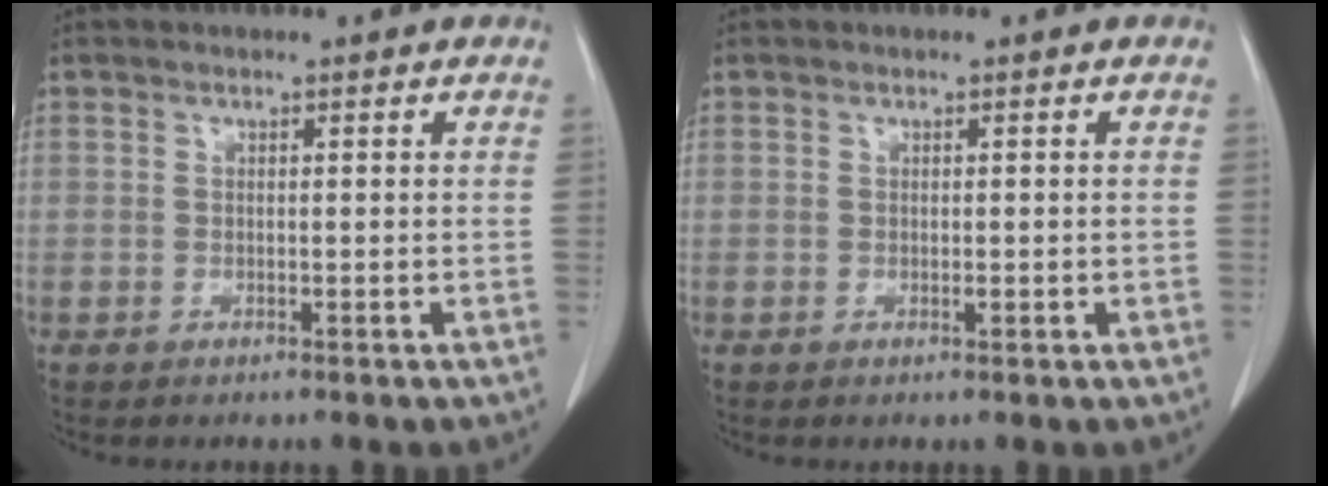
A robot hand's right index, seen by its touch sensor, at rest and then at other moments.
{"total": 0.9, "force": [-0.1, 0.5, 0.7], "torque": [-0.009, 0.000, 0.000]}